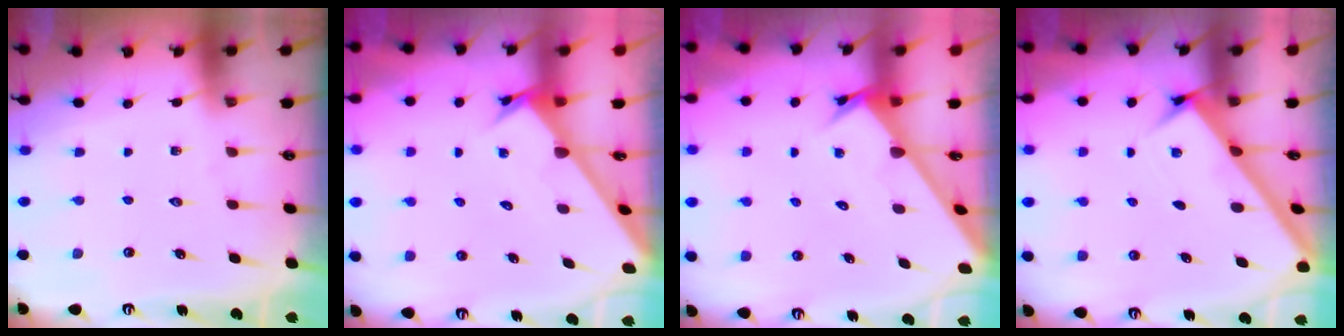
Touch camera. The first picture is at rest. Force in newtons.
{"total": 2.4, "press": 2.4, "slide": 0.1}
{"total": 2.6, "press": 2.6, "slide": 0.2}
{"total": 2.9, "press": 2.8, "slide": 0.4}